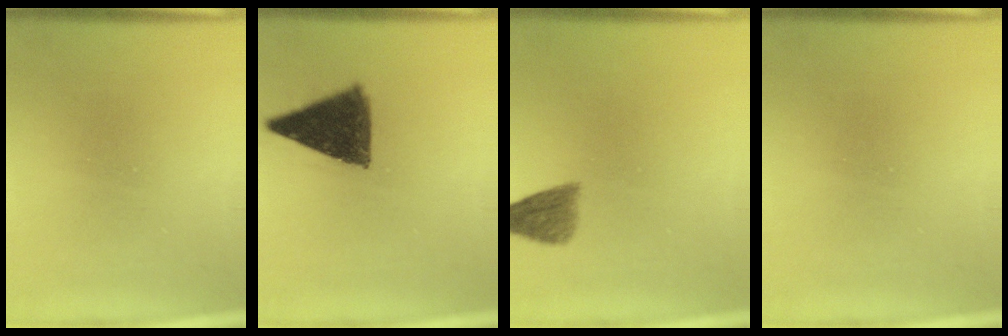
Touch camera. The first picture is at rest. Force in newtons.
{"total": 9.1}
{"total": 4.3}
{"total": 0.0}